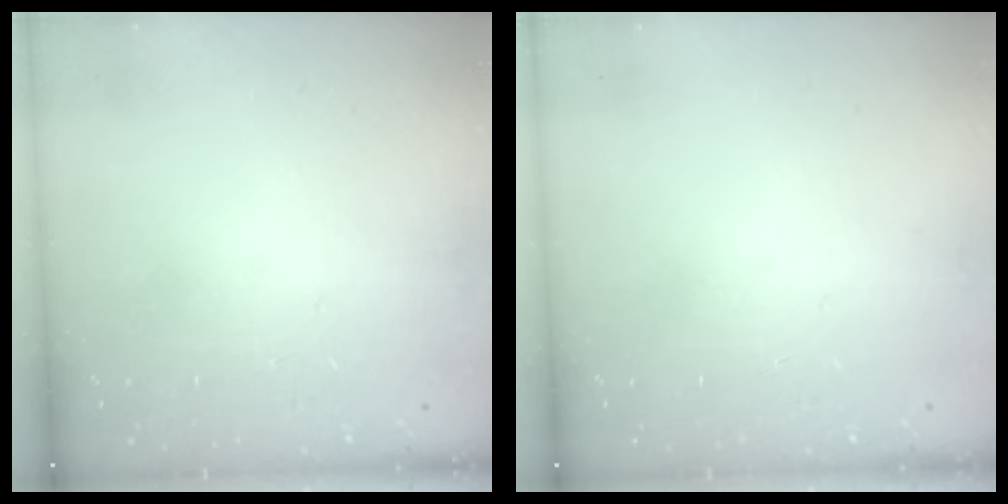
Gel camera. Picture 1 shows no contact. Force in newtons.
{"total": 0.0}